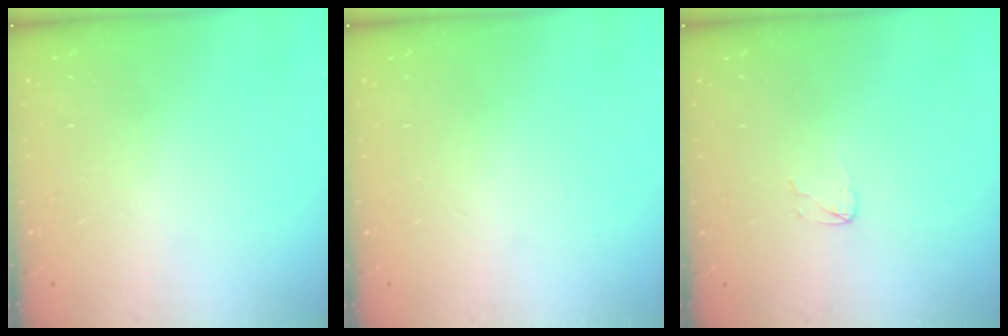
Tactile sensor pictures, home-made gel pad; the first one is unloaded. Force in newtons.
{"total": 0.0}
{"total": 2.9, "press": 2.8, "slide": 0.3}